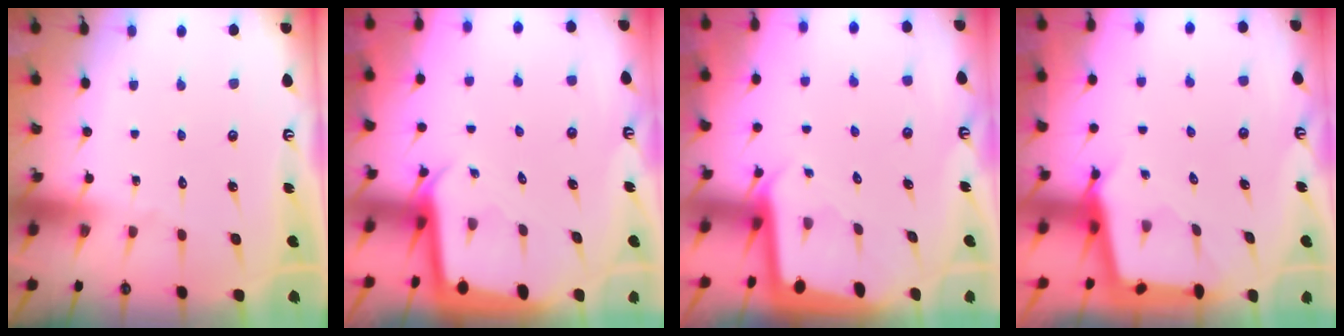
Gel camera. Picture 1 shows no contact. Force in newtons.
{"total": 2.1, "press": 2.1, "slide": 0.1}
{"total": 1.8, "press": 1.8, "slide": 0.1}
{"total": 2.8, "press": 2.8, "slide": 0.3}